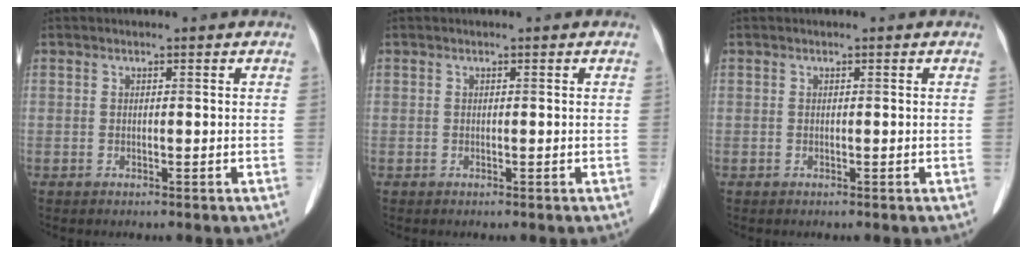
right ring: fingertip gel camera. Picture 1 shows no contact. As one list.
[{"total": 0.0}, {"total": 0.0}]